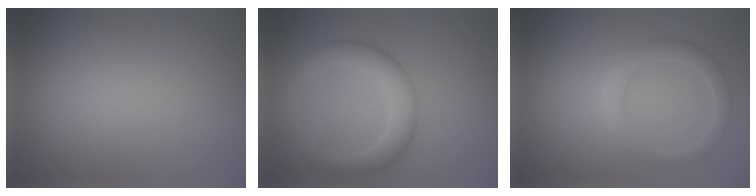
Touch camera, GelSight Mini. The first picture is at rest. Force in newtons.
{"total": 4.4, "press": 4.4, "slide": 0.3}
{"total": 2.4, "press": 2.4, "slide": 0.1}